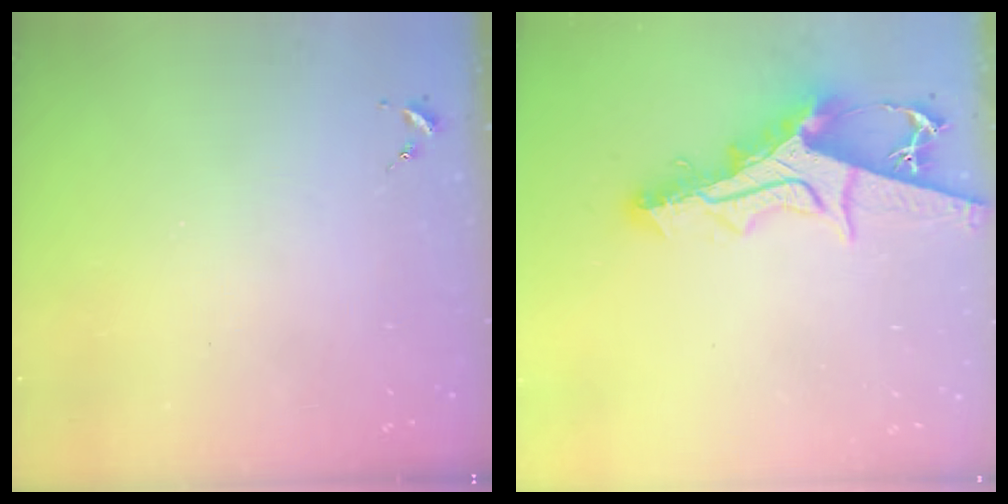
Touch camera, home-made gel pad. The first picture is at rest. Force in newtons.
{"total": 16.7, "press": 16.7, "slide": 1.1}